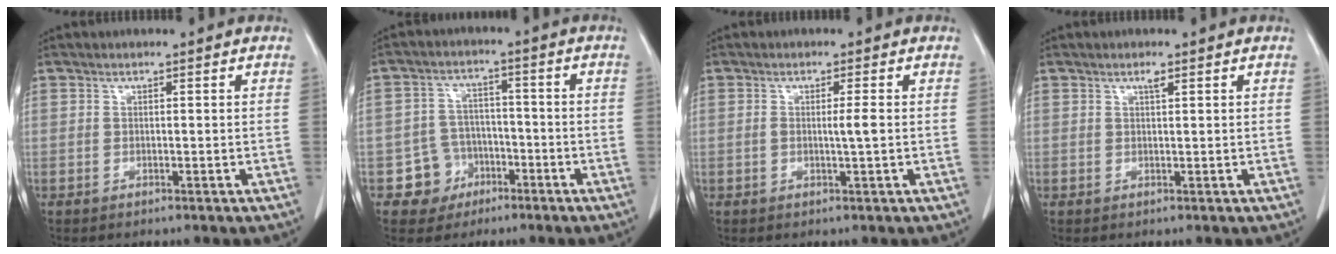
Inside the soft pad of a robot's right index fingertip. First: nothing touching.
{"total": 5.9, "force": [-2.8, 5.2, 0.4], "torque": [0.003, 0.016, -0.042]}
{"total": 2.0, "force": [-0.1, -0.3, 2.0], "torque": [-0.036, -0.002, -0.004]}
{"total": 0.9, "force": [0.6, 0.1, 0.7], "torque": [-0.014, -0.001, 0.010]}